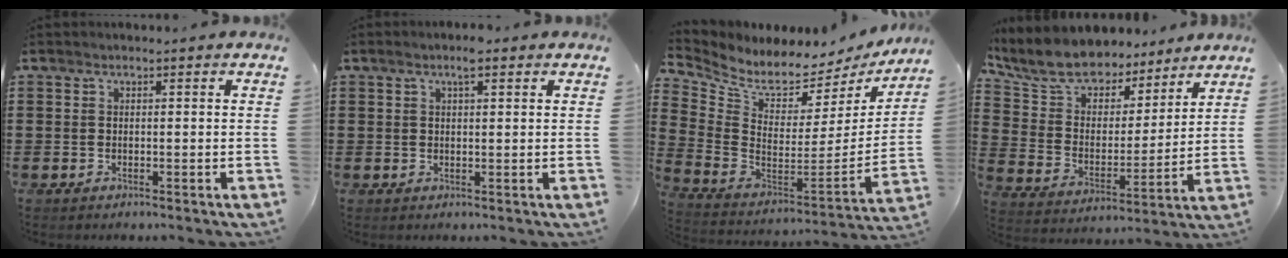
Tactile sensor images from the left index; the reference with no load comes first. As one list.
[{"total": 2.9, "force": [1.7, 0.6, 2.2], "torque": [-0.046, 0.006, 0.029]}, {"total": 5.0, "force": [4.5, 1.6, 1.5], "torque": [-0.064, -0.055, 0.075]}, {"total": 8.8, "force": [8.0, 3.4, 1.7], "torque": [-0.083, -0.051, 0.146]}]